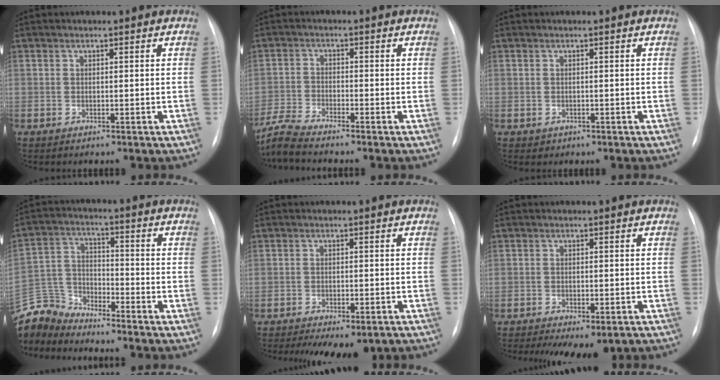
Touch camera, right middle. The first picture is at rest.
{"total": 5.4, "force": [-5.0, -1.0, 1.5], "torque": [-0.040, -0.019, -0.102]}
{"total": 0.6, "force": [-0.2, 0.6, 0.0], "torque": [-0.004, 0.000, 0.001]}
{"total": 8.7, "force": [-8.6, 1.0, 0.0], "torque": [-0.009, 0.012, -0.175]}
{"total": 8.3, "force": [-5.8, 3.4, 4.8], "torque": [-0.065, -0.004, -0.077]}
{"total": 6.8, "force": [-4.5, 2.8, 4.2], "torque": [-0.057, -0.007, -0.061]}